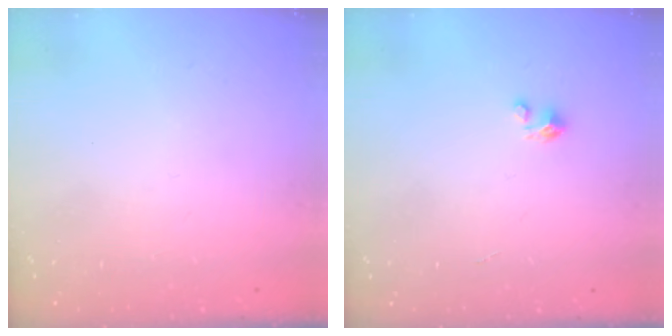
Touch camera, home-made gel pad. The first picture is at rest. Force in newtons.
{"total": 1.8, "press": 1.8, "slide": 0.2}